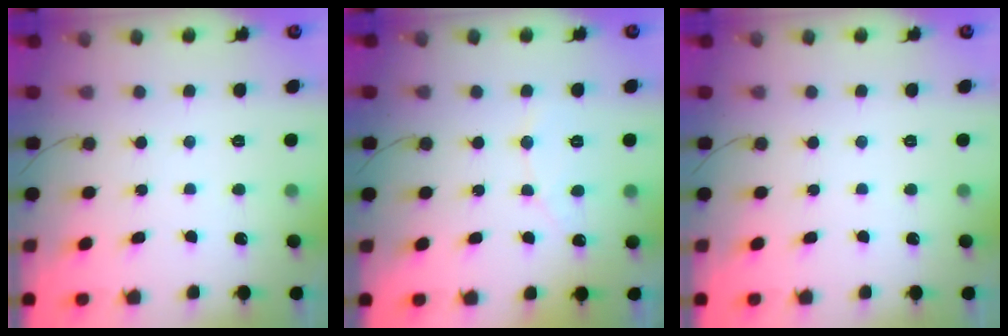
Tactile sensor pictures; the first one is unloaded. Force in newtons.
{"total": 4.2, "press": 4.2, "slide": 0.2}
{"total": 0.0}